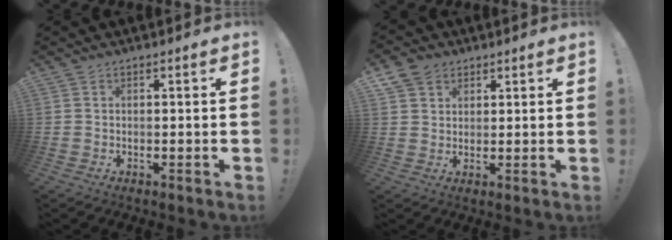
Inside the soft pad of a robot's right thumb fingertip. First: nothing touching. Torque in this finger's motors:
{"motor_torque": [0.35, 1.20, 0.18, 0.04, 0.11]}